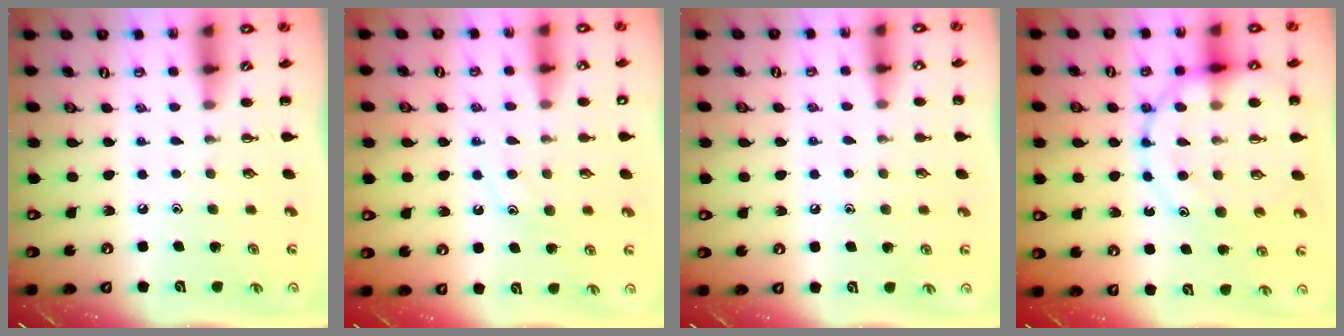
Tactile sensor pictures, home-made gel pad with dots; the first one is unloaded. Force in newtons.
{"total": 10.1, "press": 10.1, "slide": 0.8}
{"total": 5.3, "press": 5.1, "slide": 1.4}
{"total": 16.6, "press": 16.4, "slide": 2.7}